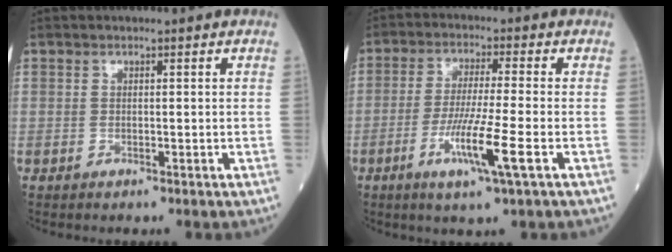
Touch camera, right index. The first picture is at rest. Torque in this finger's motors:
{"motor_torque": [1.22, -0.19, 0.46, 0.18]}